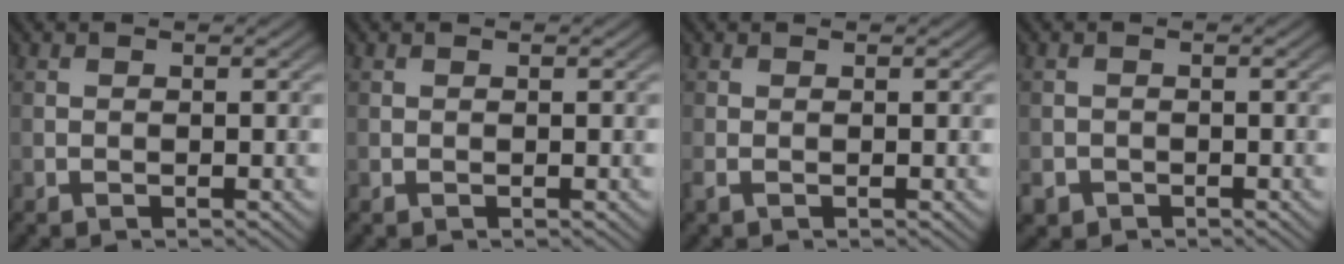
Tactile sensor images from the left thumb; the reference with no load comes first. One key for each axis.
{"total": 0.0}
{"total": 0.8, "fx": -0.3, "fy": 0.2, "fz": 0.6, "tx": -0.019, "ty": -0.002, "tz": -0.008}
{"total": 1.9, "fx": -1.3, "fy": 1.3, "fz": 0.4, "tx": -0.007, "ty": -0.007, "tz": -0.030}